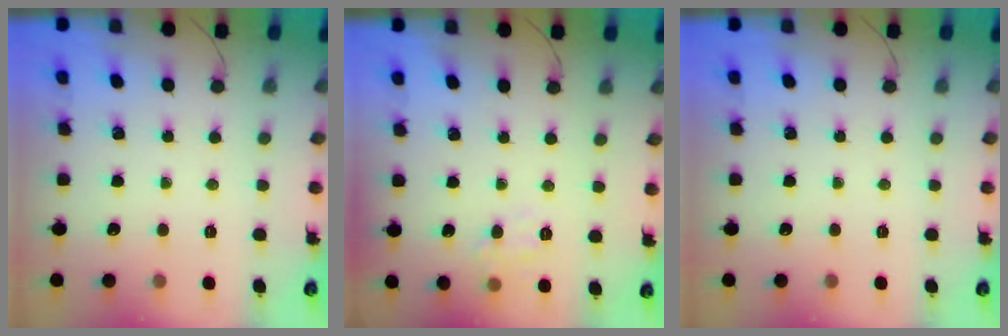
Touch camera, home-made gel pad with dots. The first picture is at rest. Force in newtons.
{"total": 7.4, "press": 7.3, "slide": 1.2}
{"total": 0.0}